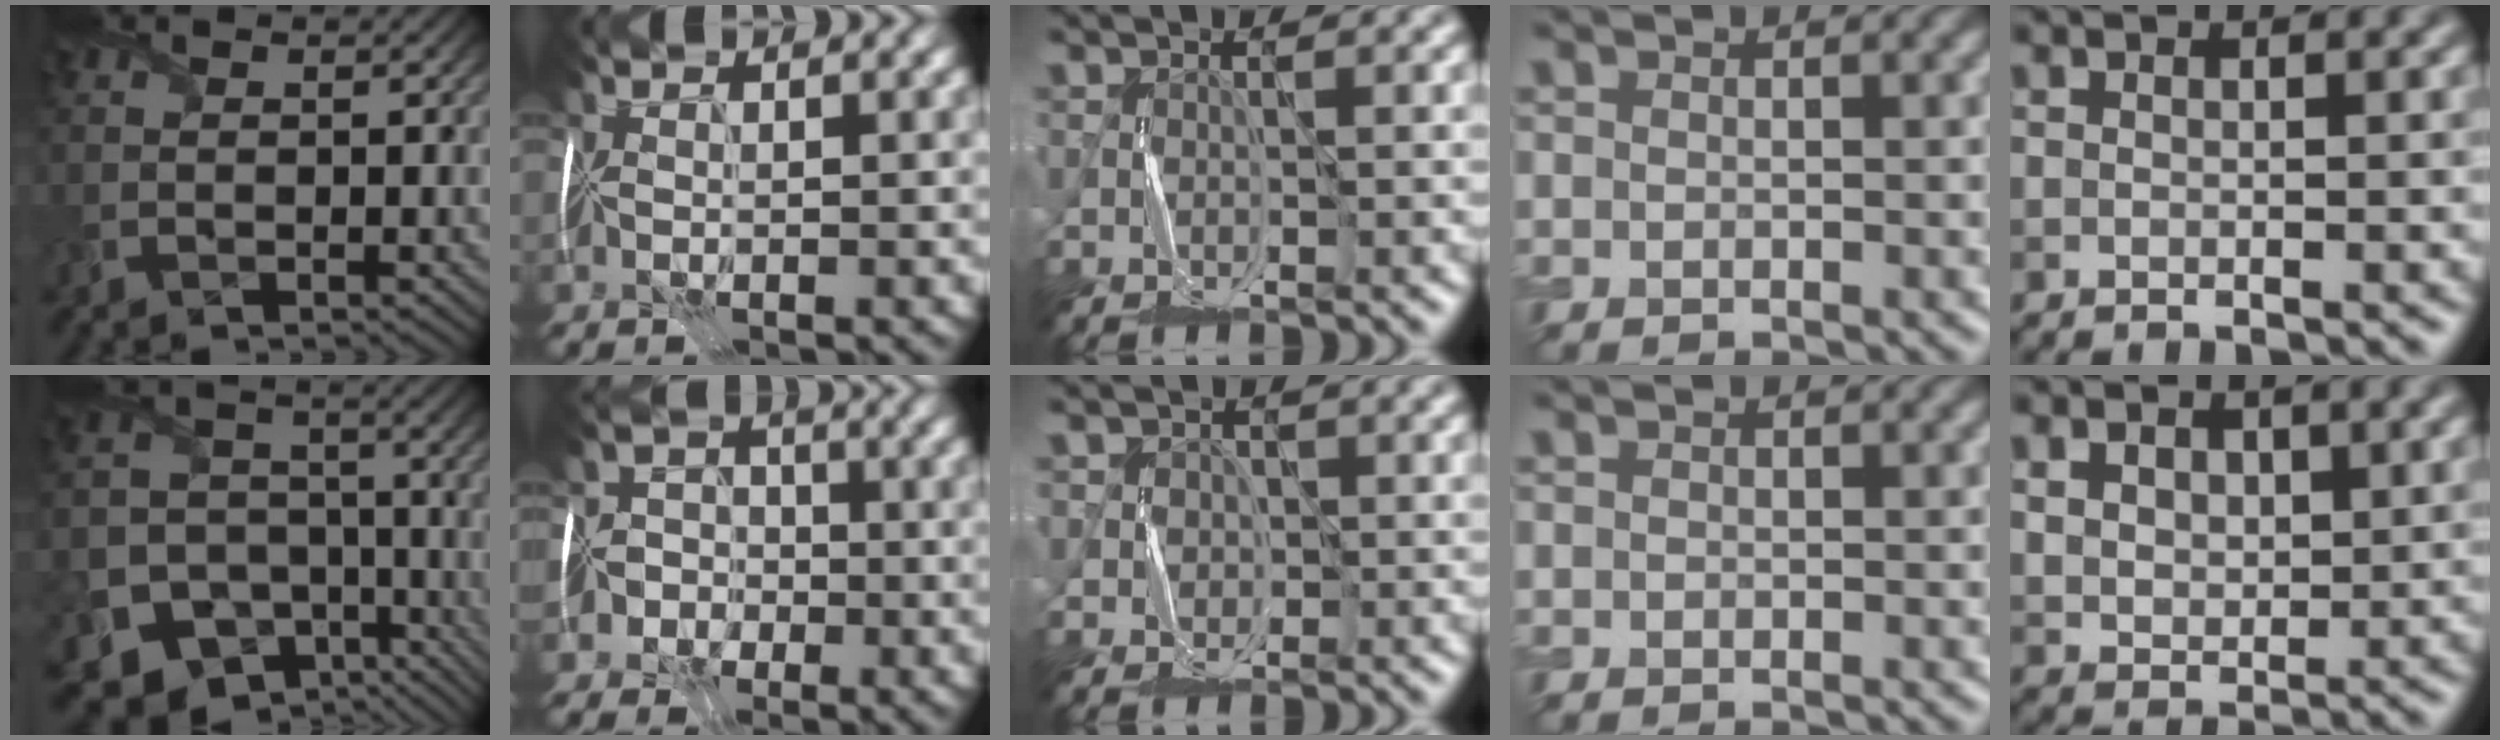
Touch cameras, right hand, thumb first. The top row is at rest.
{"thumb": {"total": 17.7, "force": [-11.2, 12.5, 5.5], "torque": [-0.157, -0.060, -0.156]}, "index": {"total": 5.7, "force": [-3.2, 4.7, 0.6], "torque": [0.020, 0.001, -0.084]}, "middle": {"total": 2.2, "force": [0.7, 2.0, 0.2], "torque": [-0.011, 0.002, 0.018]}, "little": {"total": 3.6, "force": [1.5, 2.4, 2.1], "torque": [-0.043, 0.002, 0.024]}}